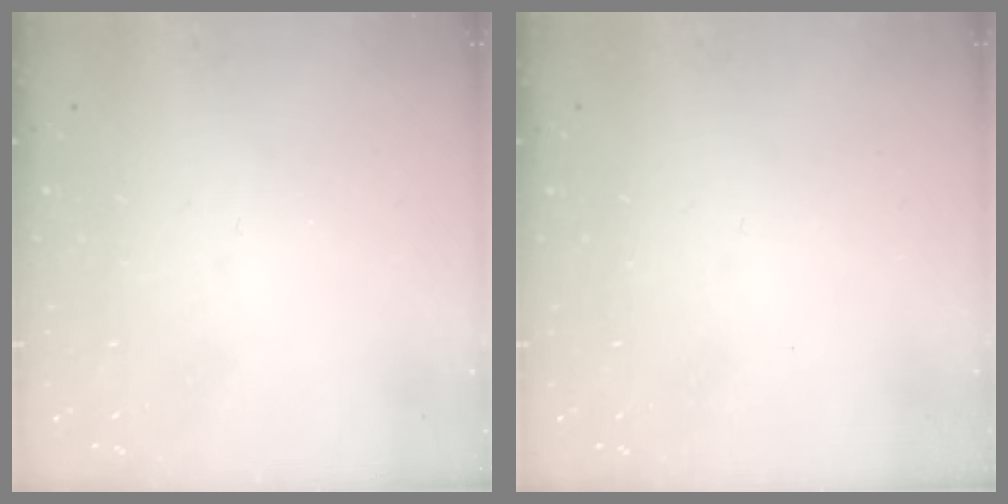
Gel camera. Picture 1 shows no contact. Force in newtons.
{"total": 0.0}